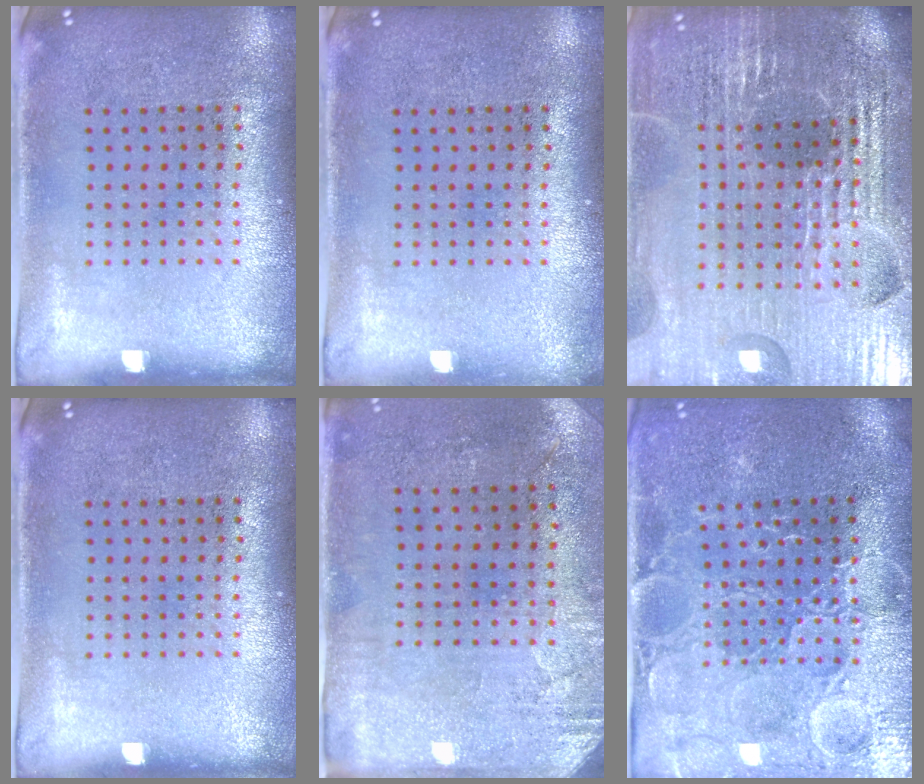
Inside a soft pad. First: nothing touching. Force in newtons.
{"total": 0.6, "press": 0.6, "slide": 0.1}
{"total": 6.1, "press": 5.4, "slide": 2.8}
{"total": 0.0}
{"total": 2.8, "press": 2.4, "slide": 1.6}
{"total": 3.6, "press": 3.5, "slide": 1.0}